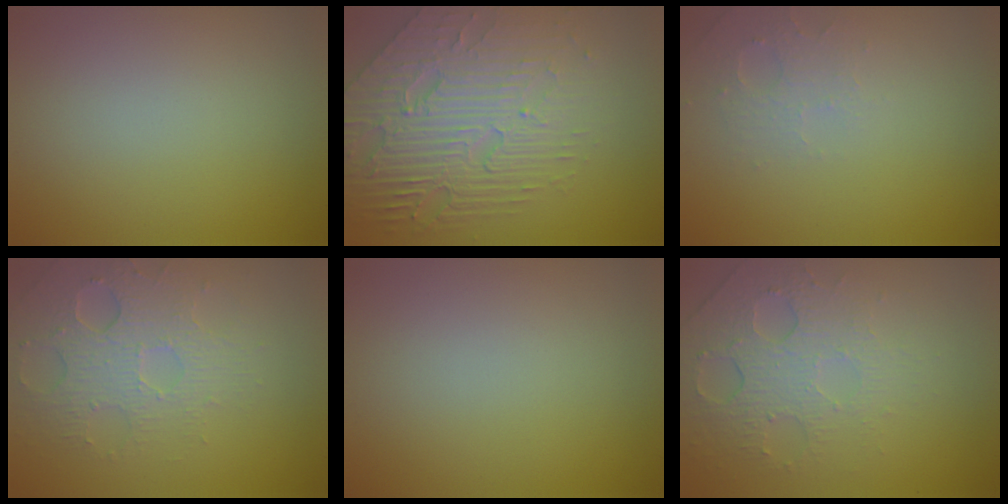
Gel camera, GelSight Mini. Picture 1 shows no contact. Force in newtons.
{"total": 8.3, "press": 5.6, "slide": 6.1}
{"total": 1.8, "press": 1.7, "slide": 0.4}
{"total": 3.6, "press": 3.3, "slide": 1.4}
{"total": 0.0}
{"total": 5.0, "press": 3.3, "slide": 3.8}